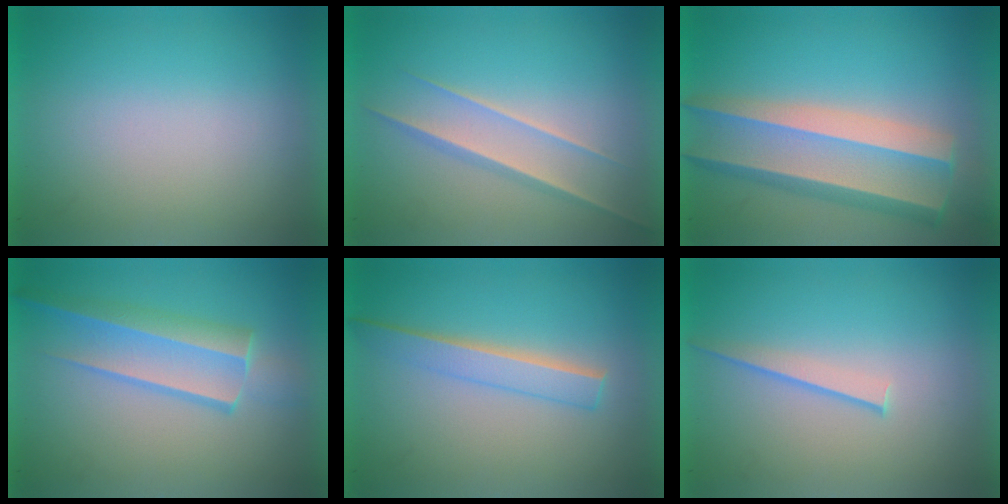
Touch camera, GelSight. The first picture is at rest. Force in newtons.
{"total": 1.5}
{"total": 6.2}
{"total": 3.2}
{"total": 2.2}
{"total": 1.1}